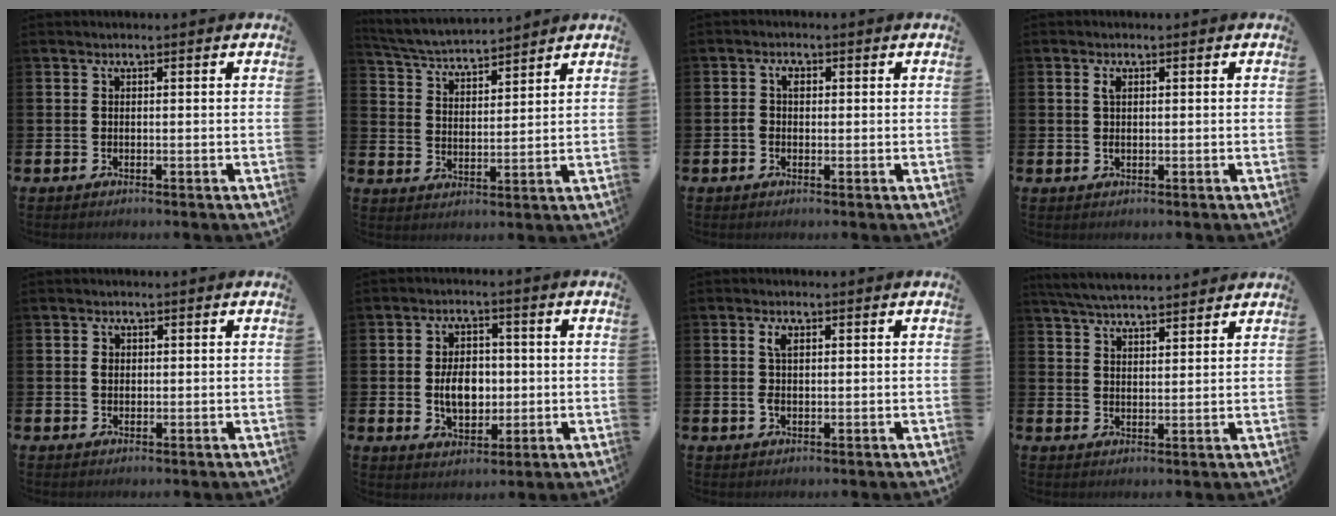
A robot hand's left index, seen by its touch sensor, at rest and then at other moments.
{"total": 4.6, "force": [4.6, 0.3, 0.3], "torque": [-0.033, -0.034, 0.079]}
{"total": 1.8, "force": [0.0, 1.3, 1.3], "torque": [-0.010, 0.002, -0.006]}
{"total": 1.4, "force": [0.6, 0.8, 0.9], "torque": [-0.017, 0.004, 0.010]}
{"total": 1.3, "force": [0.4, 1.0, 0.6], "torque": [0.008, -0.002, 0.003]}
{"total": 5.7, "force": [-0.4, 3.9, 4.2], "torque": [-0.068, 0.007, -0.013]}
{"total": 2.4, "force": [0.8, 1.2, 1.9], "torque": [-0.035, 0.004, 0.011]}
{"total": 4.8, "force": [4.7, 0.3, 0.8], "torque": [-0.037, -0.020, 0.087]}